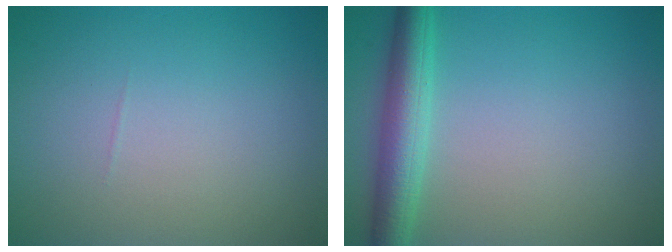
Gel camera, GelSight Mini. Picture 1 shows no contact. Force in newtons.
{"total": 4.4, "press": 4.4, "slide": 0.0}